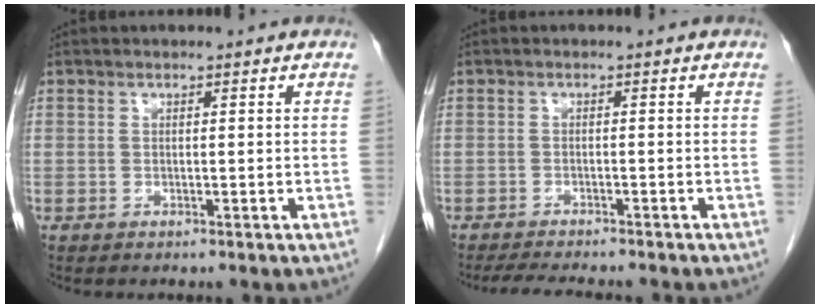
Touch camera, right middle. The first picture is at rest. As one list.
[{"total": 6.6, "force": [-5.9, 0.8, 2.9], "torque": [-0.042, -0.014, -0.089]}]